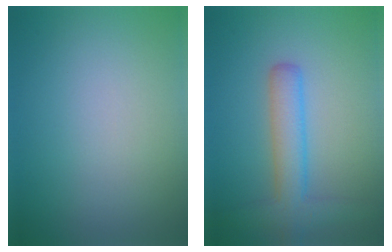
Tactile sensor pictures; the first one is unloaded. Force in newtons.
{"total": 4.4, "press": 4.4, "slide": 0.1}